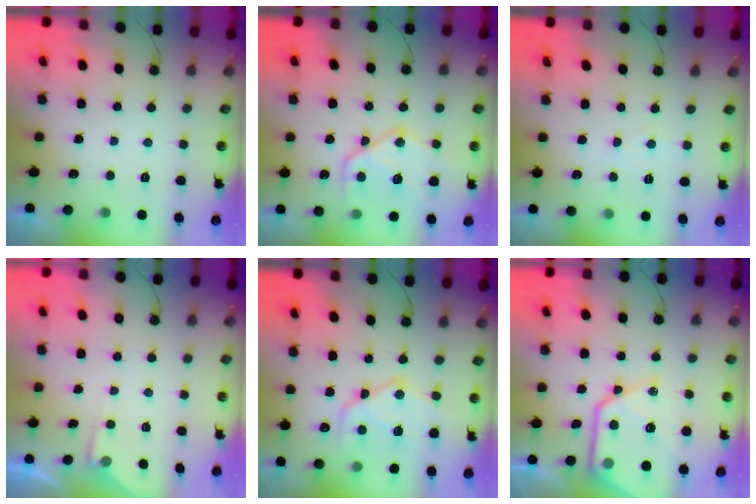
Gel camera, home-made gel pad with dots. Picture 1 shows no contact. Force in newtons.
{"total": 17.6, "press": 17.5, "slide": 1.5}
{"total": 3.7, "press": 3.7, "slide": 0.5}
{"total": 3.1, "press": 3.1, "slide": 0.5}
{"total": 14.6, "press": 14.5, "slide": 0.9}
{"total": 17.2, "press": 17.1, "slide": 1.9}